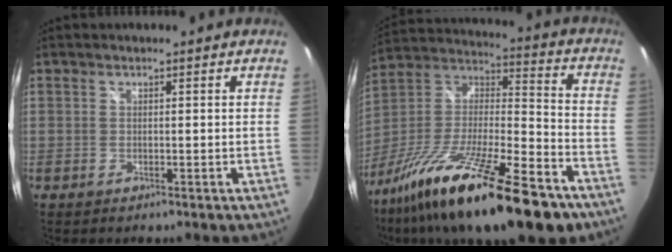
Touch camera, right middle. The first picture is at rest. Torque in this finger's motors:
{"motor_torque": [1.43, -0.71, 0.52, 0.21]}